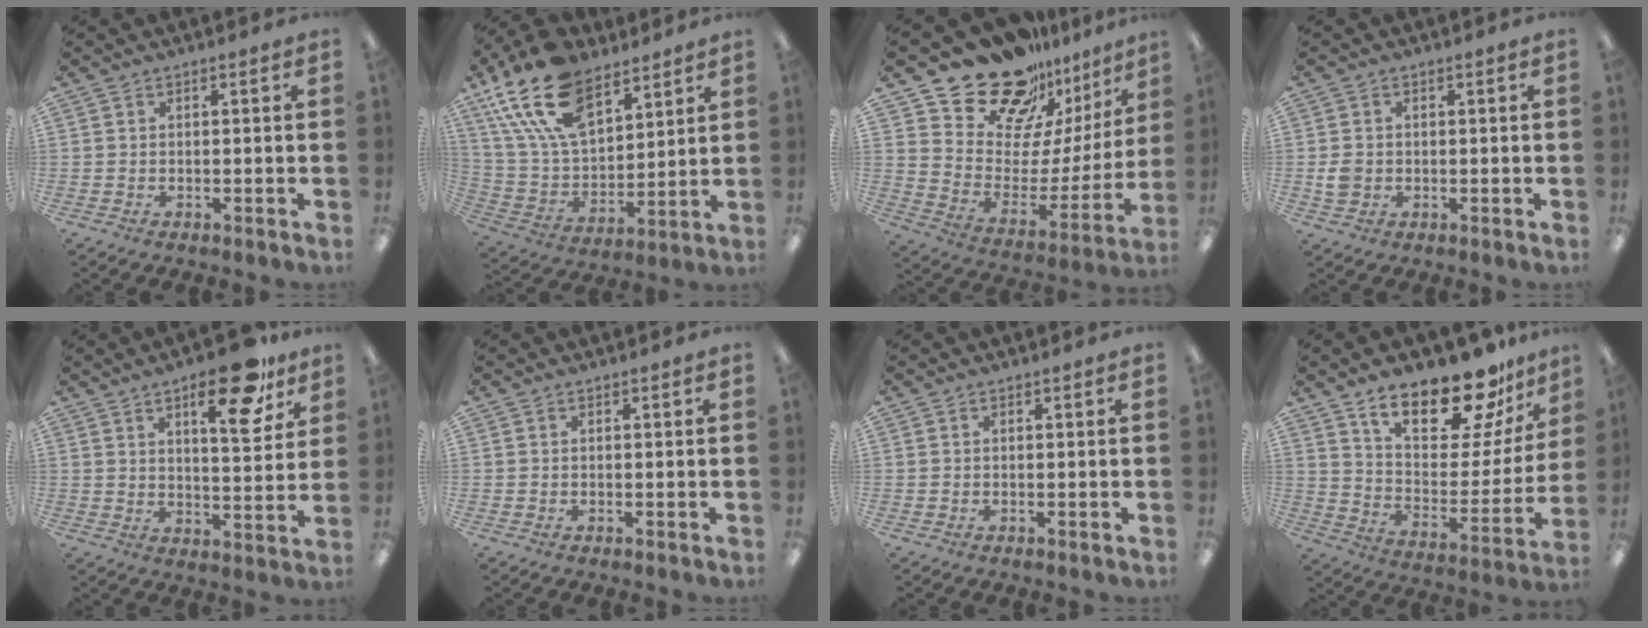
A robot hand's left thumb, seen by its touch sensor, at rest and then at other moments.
{"total": 21.4, "force": [12.9, 11.8, 12.4], "torque": [-0.266, -0.059, 0.235]}
{"total": 20.8, "force": [17.3, 9.6, 6.3], "torque": [-0.113, -0.128, 0.311]}
{"total": 3.5, "force": [-0.1, 3.1, 1.7], "torque": [-0.022, 0.004, -0.001]}
{"total": 15.5, "force": [9.8, 5.2, 10.8], "torque": [-0.141, -0.053, 0.152]}
{"total": 0.0}
{"total": 0.0}
{"total": 20.4, "force": [16.5, 6.6, 10.1], "torque": [-0.167, -0.112, 0.282]}